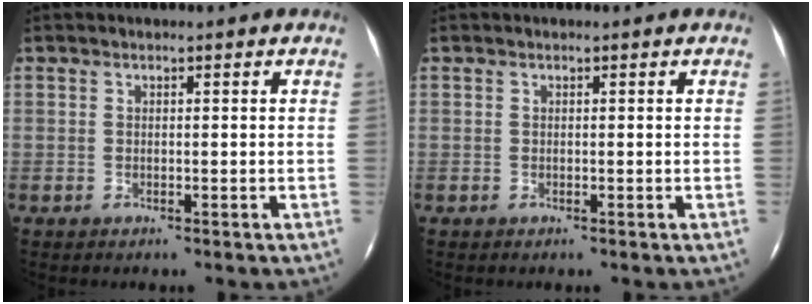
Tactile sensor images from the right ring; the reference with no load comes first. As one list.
[{"total": 0.0}]